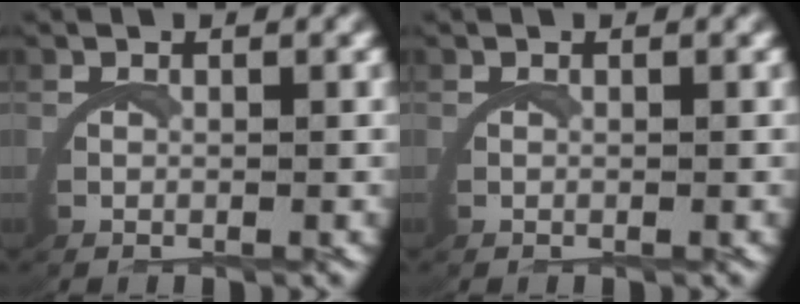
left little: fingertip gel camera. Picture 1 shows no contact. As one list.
[{"total": 0.0}]